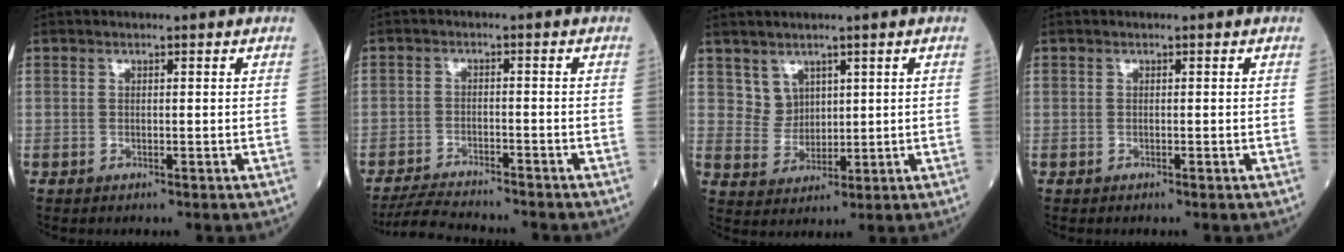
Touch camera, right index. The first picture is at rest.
{"total": 6.7, "force": [-6.4, 0.5, 1.7], "torque": [-0.033, -0.018, -0.112]}
{"total": 3.7, "force": [2.1, 3.0, 0.3], "torque": [-0.010, 0.005, 0.047]}
{"total": 0.0}